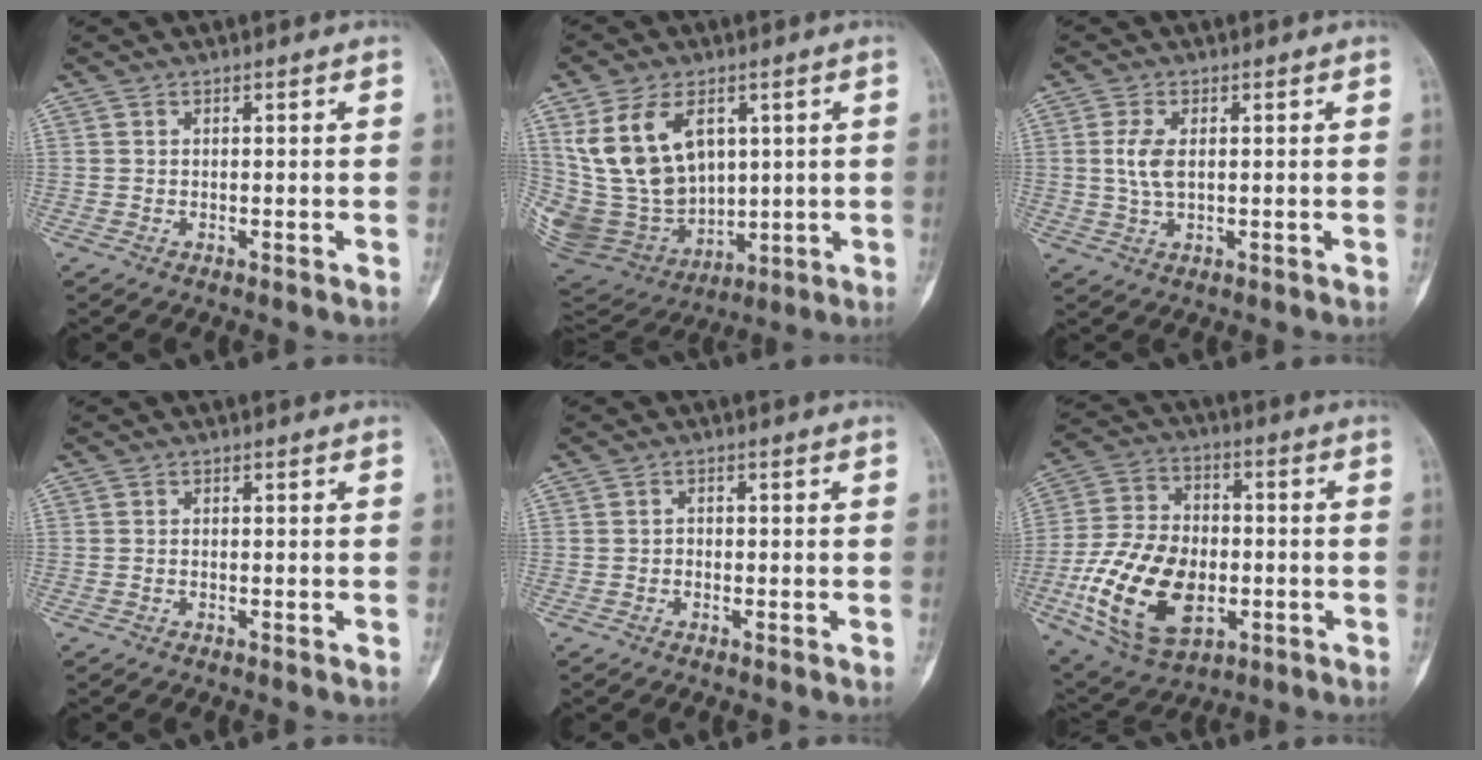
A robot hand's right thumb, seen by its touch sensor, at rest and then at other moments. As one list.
[{"total": 19.2, "force": [5.7, 13.2, 12.7], "torque": [-0.224, -0.024, 0.138]}, {"total": 4.4, "force": [0.5, 2.2, 3.8], "torque": [-0.086, 0.000, 0.011]}, {"total": 0.0}, {"total": 0.9, "force": [-0.4, 0.7, 0.3], "torque": [0.007, 0.004, -0.012]}, {"total": 20.4, "force": [-5.0, 13.0, 15.0], "torque": [-0.257, 0.012, -0.077]}]